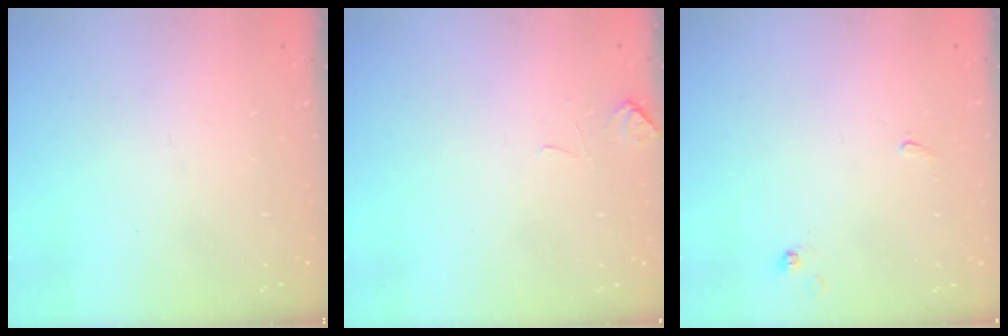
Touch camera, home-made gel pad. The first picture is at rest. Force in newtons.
{"total": 0.5, "press": 0.1, "slide": 0.5}
{"total": 0.7, "press": 0.6, "slide": 0.3}